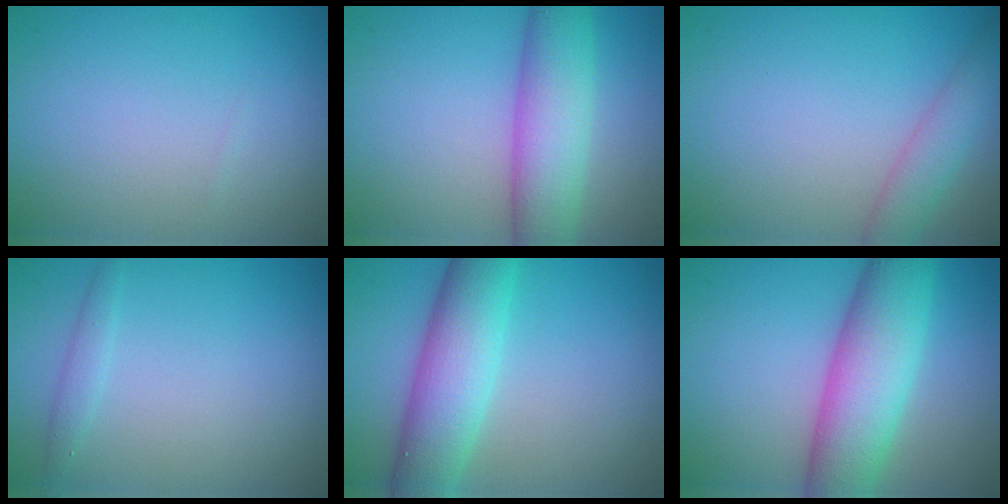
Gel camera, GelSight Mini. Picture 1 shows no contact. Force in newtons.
{"total": 6.5, "press": 6.5, "slide": 0.1}
{"total": 3.0, "press": 3.0, "slide": 0.1}
{"total": 1.1, "press": 1.1, "slide": 0.0}
{"total": 7.0, "press": 7.0, "slide": 0.2}
{"total": 8.2, "press": 8.2, "slide": 0.2}